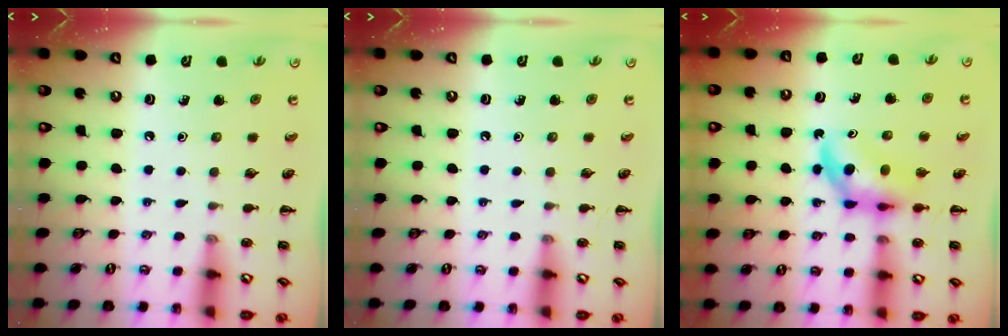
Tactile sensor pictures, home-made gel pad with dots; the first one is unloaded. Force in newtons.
{"total": 0.7, "press": 0.6, "slide": 0.4}
{"total": 5.5, "press": 5.4, "slide": 1.4}